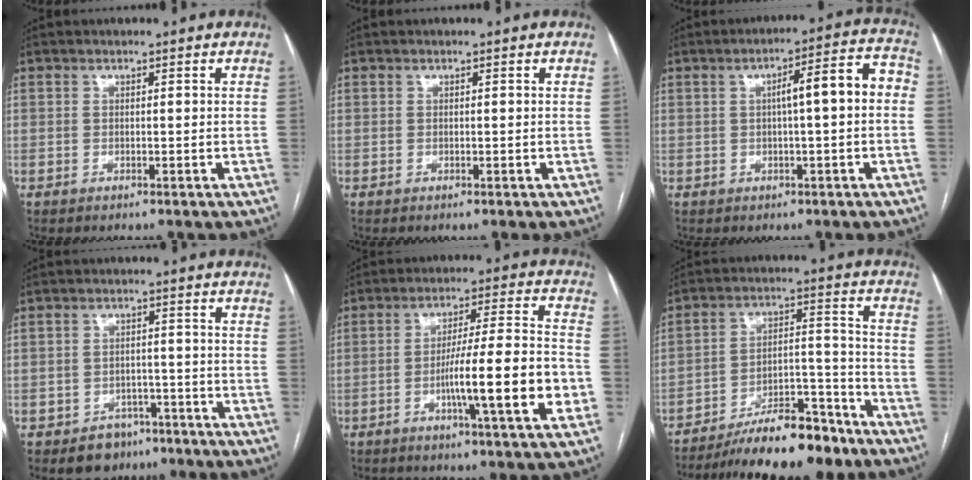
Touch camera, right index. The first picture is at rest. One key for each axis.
{"total": 0.0}
{"total": 8.2, "fx": 0.2, "fy": 1.1, "fz": 8.1, "tx": -0.112, "ty": 0.034, "tz": 0.001}
{"total": 5.5, "fx": -3.5, "fy": 4.1, "fz": 1.0, "tx": -0.006, "ty": 0.012, "tz": -0.046}
{"total": 14.6, "fx": -4.0, "fy": 0.2, "fz": 14.0, "tx": -0.227, "ty": -0.001, "tz": -0.062}
{"total": 15.3, "fx": -12.5, "fy": 3.3, "fz": 8.2, "tx": -0.126, "ty": 0.025, "tz": -0.205}